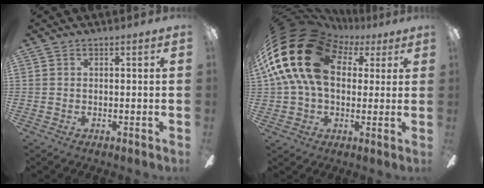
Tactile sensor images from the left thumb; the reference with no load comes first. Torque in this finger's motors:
{"motor_torque": [-0.25, 1.88, 1.45, -1.32, 0.96]}